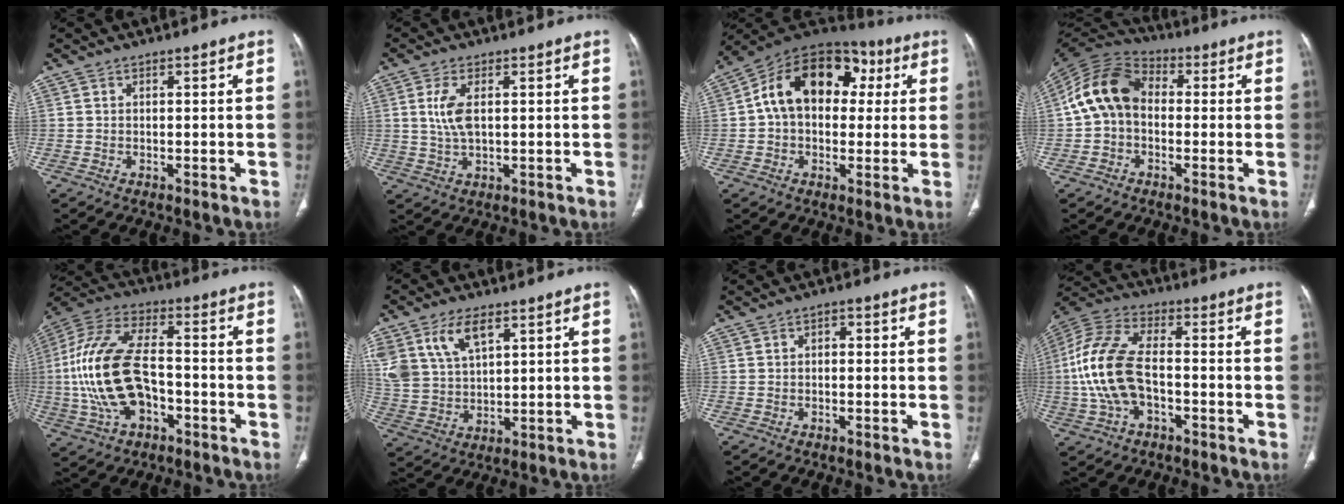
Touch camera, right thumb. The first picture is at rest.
{"total": 5.4, "force": [1.1, 2.4, 4.7], "torque": [-0.108, -0.003, 0.026]}
{"total": 18.4, "force": [3.5, 12.7, 12.8], "torque": [-0.175, 0.038, 0.044]}
{"total": 12.4, "force": [-0.1, 9.2, 8.3], "torque": [-0.153, 0.035, -0.017]}
{"total": 19.7, "force": [-3.2, 11.0, 16.0], "torque": [-0.338, 0.031, -0.055]}
{"total": 11.6, "force": [5.9, 6.4, 7.7], "torque": [-0.154, -0.013, 0.127]}
{"total": 1.6, "force": [0.0, 1.0, 1.2], "torque": [-0.013, 0.009, -0.005]}
{"total": 15.6, "force": [-2.2, 8.9, 12.6], "torque": [-0.278, 0.033, -0.042]}